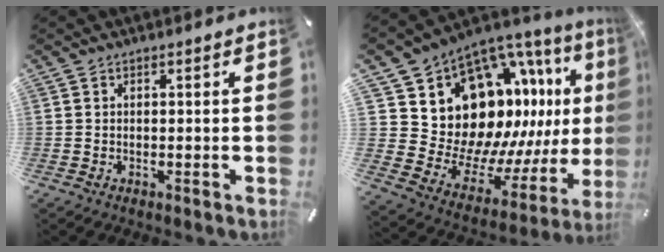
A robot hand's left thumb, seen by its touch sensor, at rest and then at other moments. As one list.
[{"total": 14.0, "force": [5.7, 11.7, 5.3], "torque": [-0.076, -0.100, 0.129]}]